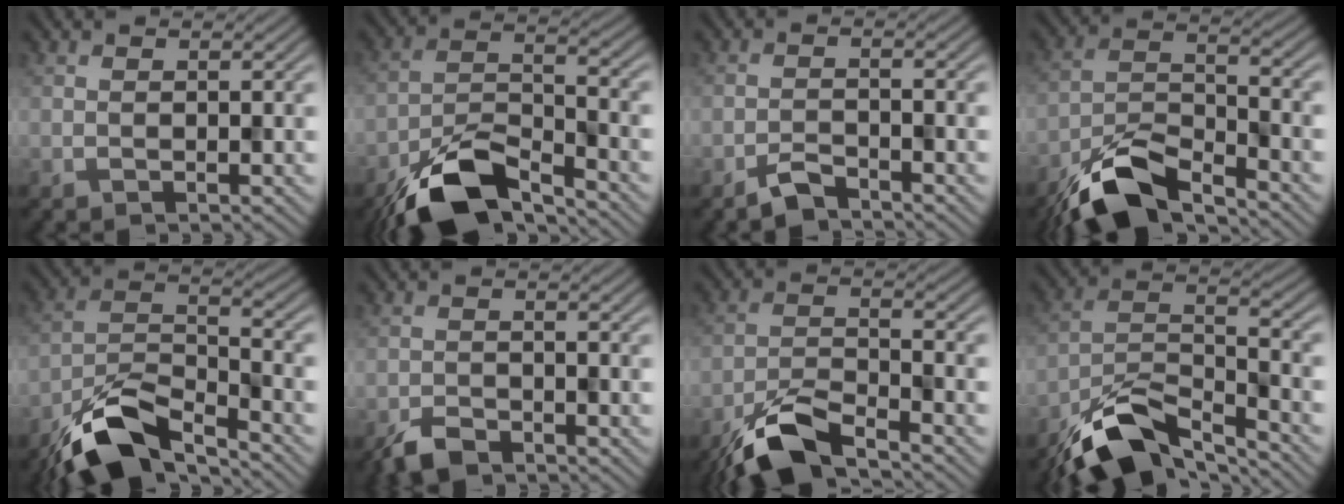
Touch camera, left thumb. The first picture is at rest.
{"total": 11.1, "force": [-8.0, 3.7, 6.7], "torque": [-0.124, -0.006, -0.163]}
{"total": 2.4, "force": [-2.1, 0.4, 1.0], "torque": [-0.019, 0.003, -0.046]}
{"total": 10.1, "force": [-7.6, 3.1, 5.9], "torque": [-0.109, -0.006, -0.158]}
{"total": 11.2, "force": [-8.2, 3.6, 6.8], "torque": [-0.125, -0.004, -0.169]}
{"total": 3.2, "force": [-2.6, 1.2, 1.4], "torque": [-0.027, -0.003, -0.056]}
{"total": 8.0, "force": [-6.0, 2.0, 4.9], "torque": [-0.097, -0.008, -0.125]}
{"total": 11.2, "force": [-8.3, 3.6, 6.6], "torque": [-0.122, -0.006, -0.169]}